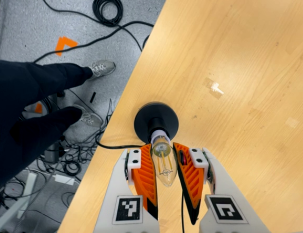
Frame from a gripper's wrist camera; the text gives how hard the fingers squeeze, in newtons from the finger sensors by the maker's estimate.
{"total": 20.6, "left": 20.7, "right": 20.4}